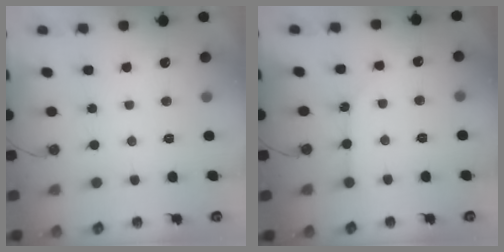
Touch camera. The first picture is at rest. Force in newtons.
{"total": 2.8, "press": 2.8, "slide": 0.5}